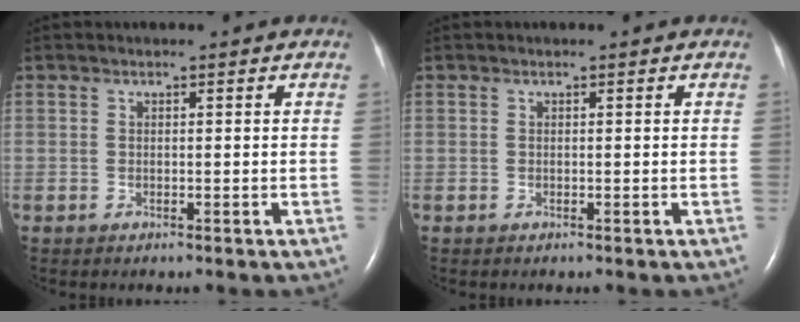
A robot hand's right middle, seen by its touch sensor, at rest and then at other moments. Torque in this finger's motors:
{"motor_torque": [-0.09, 0.12, 0.00, 0.00]}